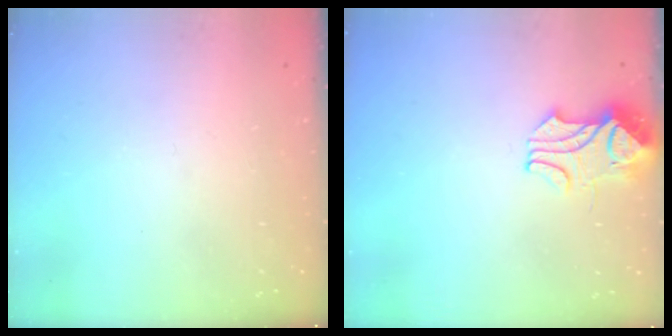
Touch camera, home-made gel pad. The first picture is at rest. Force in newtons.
{"total": 2.1, "press": 2.0, "slide": 0.8}